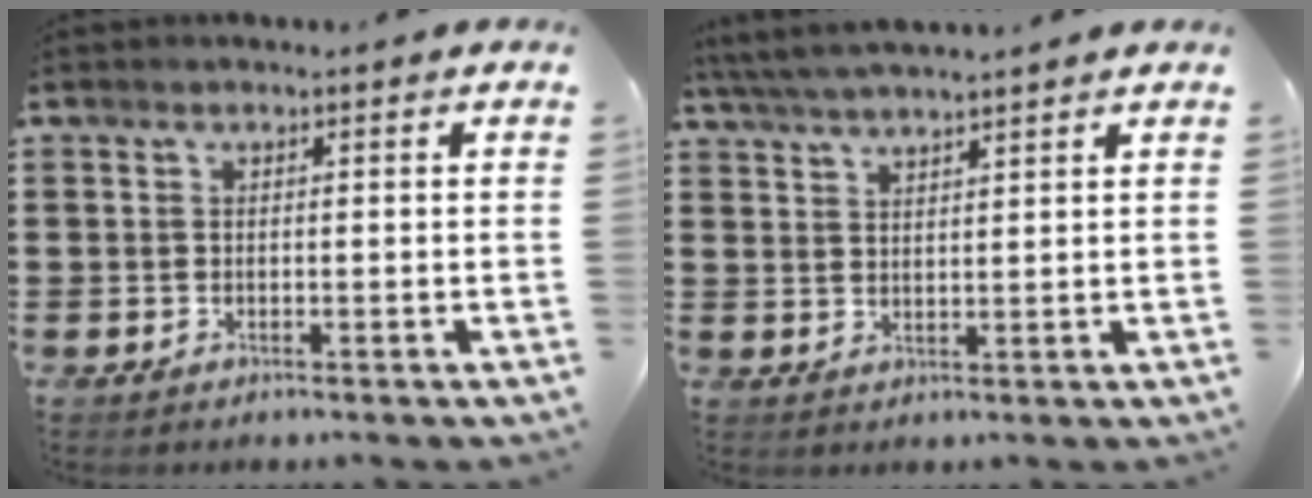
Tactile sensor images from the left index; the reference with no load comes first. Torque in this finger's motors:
{"motor_torque": [-0.32, 0.26, 0.81, 0.21]}